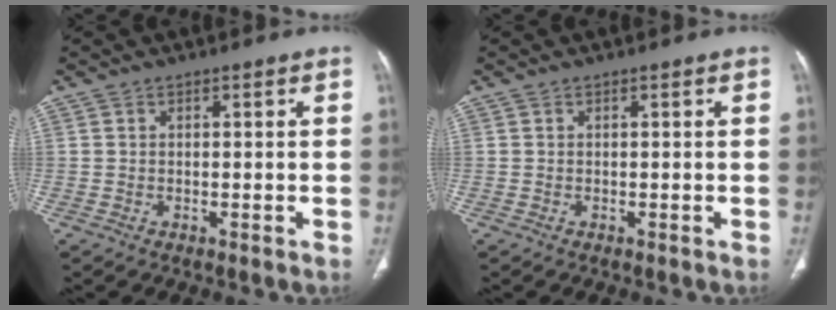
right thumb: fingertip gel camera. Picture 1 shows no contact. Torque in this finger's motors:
{"motor_torque": [-0.50, -0.17, 0.28, -0.13, 0.00]}